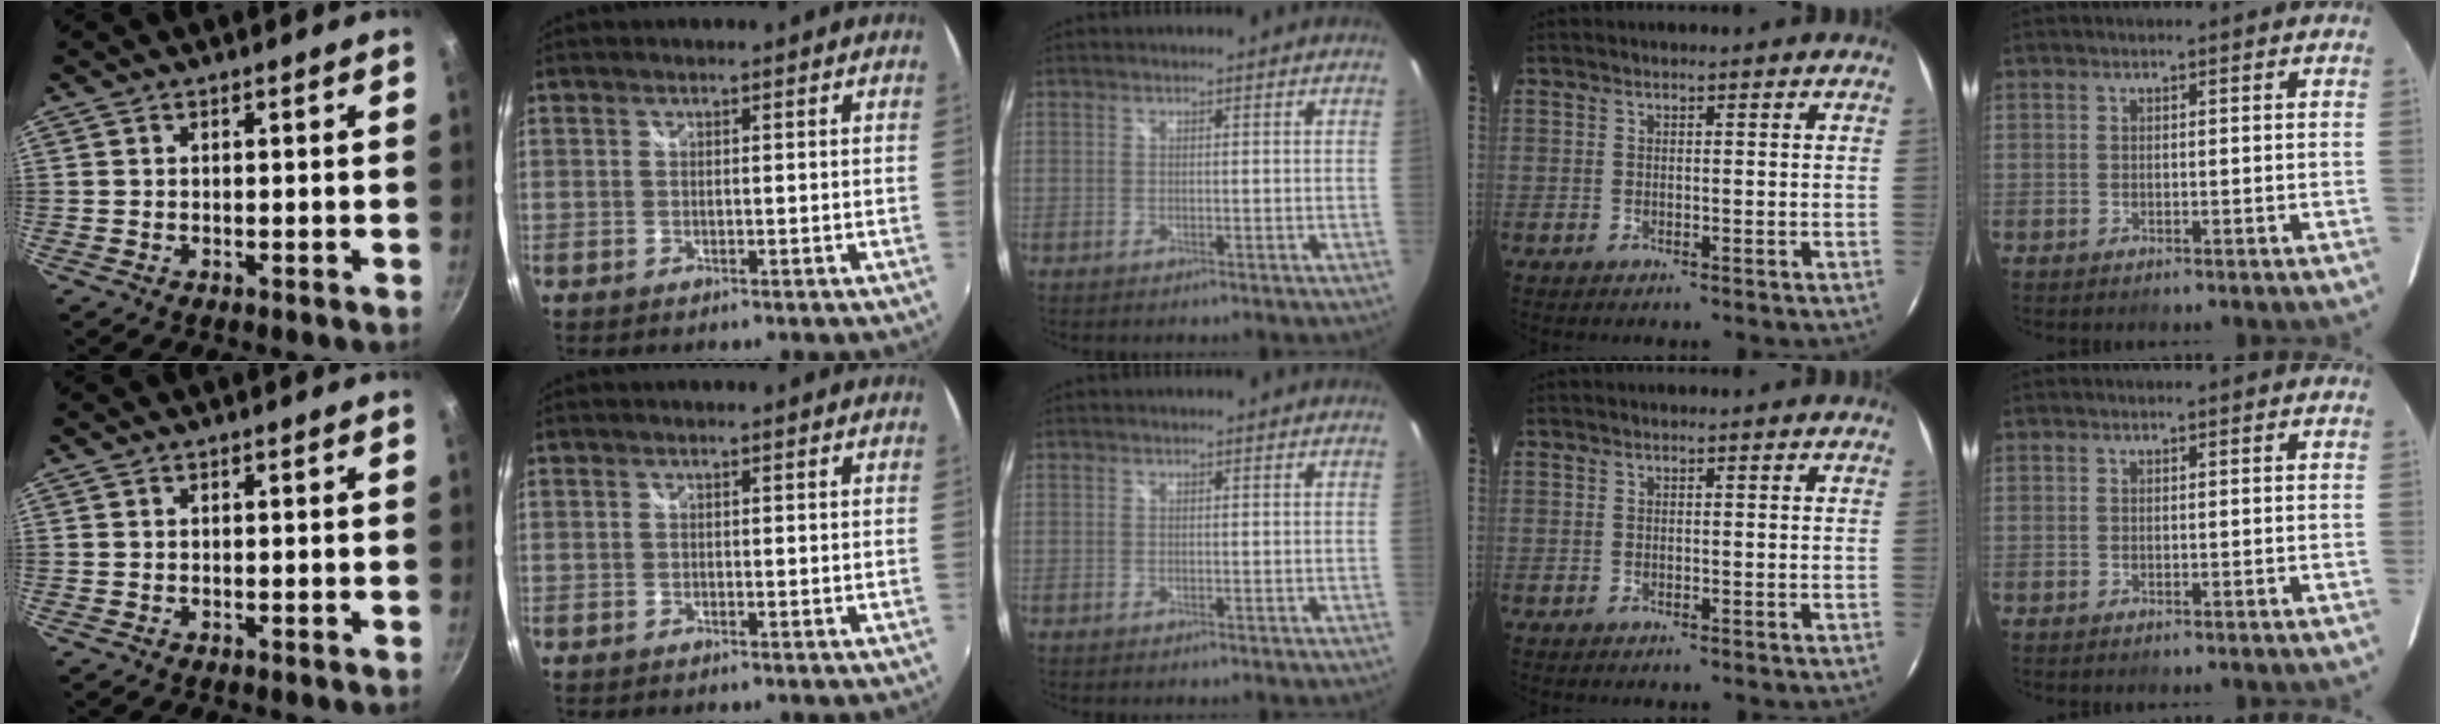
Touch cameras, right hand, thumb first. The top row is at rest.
{}